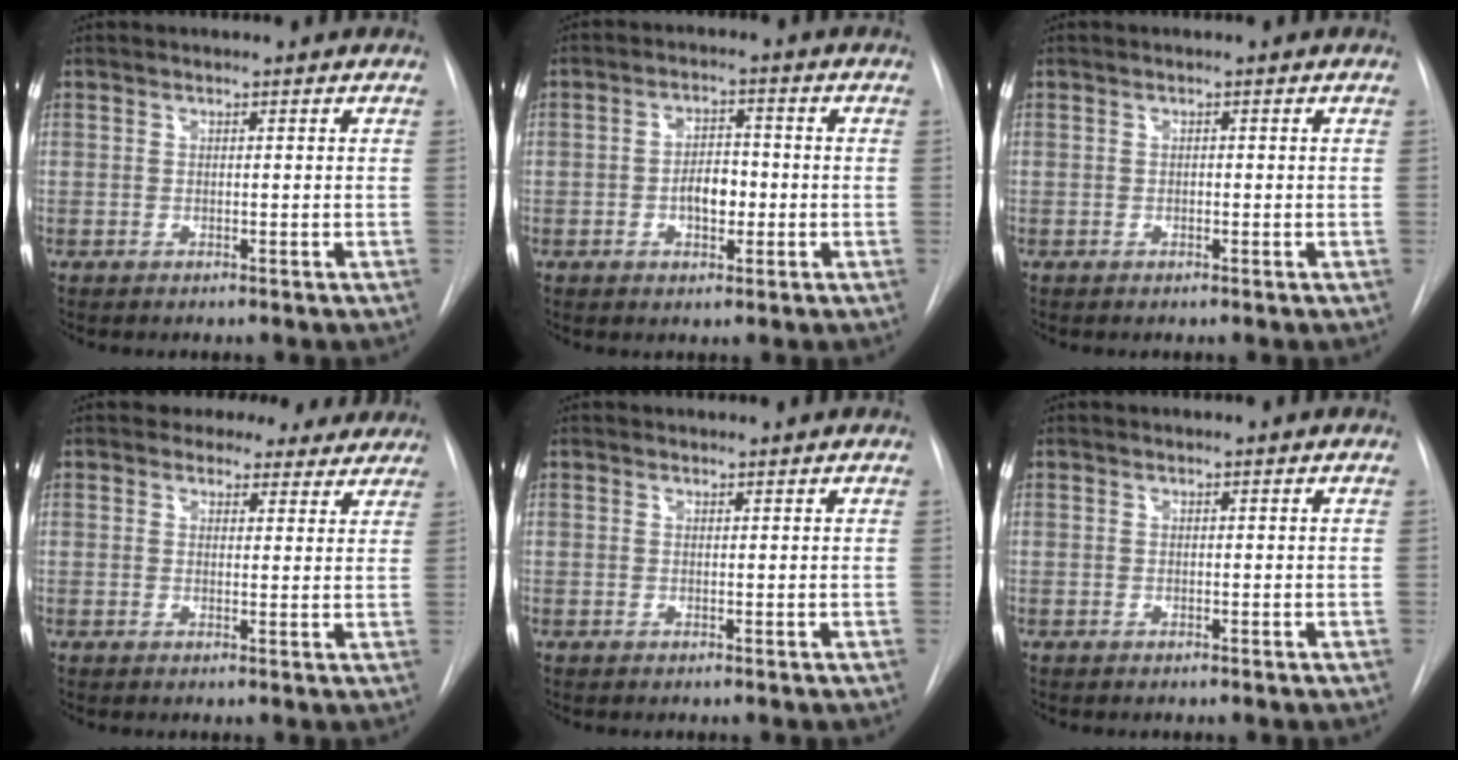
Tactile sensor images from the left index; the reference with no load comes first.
{"total": 4.5, "force": [-1.0, 2.4, 3.7], "torque": [-0.061, 0.008, -0.014]}
{"total": 0.0}
{"total": 8.2, "force": [7.2, 3.8, 0.6], "torque": [0.022, 0.006, 0.065]}
{"total": 0.7, "force": [0.7, 0.0, -0.1], "torque": [-0.004, 0.002, 0.012]}
{"total": 0.0}